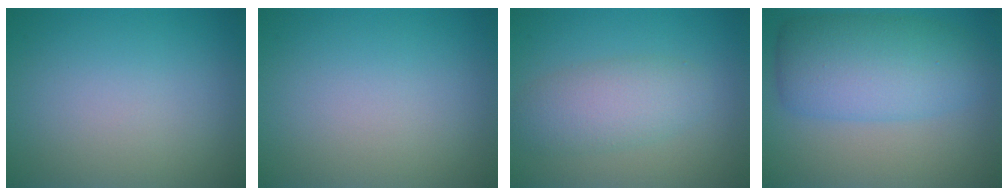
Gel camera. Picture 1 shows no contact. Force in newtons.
{"total": 0.0}
{"total": 3.7, "press": 3.7, "slide": 0.0}
{"total": 7.2, "press": 7.2, "slide": 0.1}